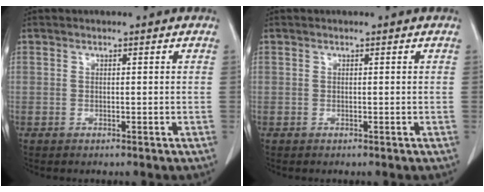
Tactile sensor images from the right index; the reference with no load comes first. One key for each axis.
{"total": 0.0}